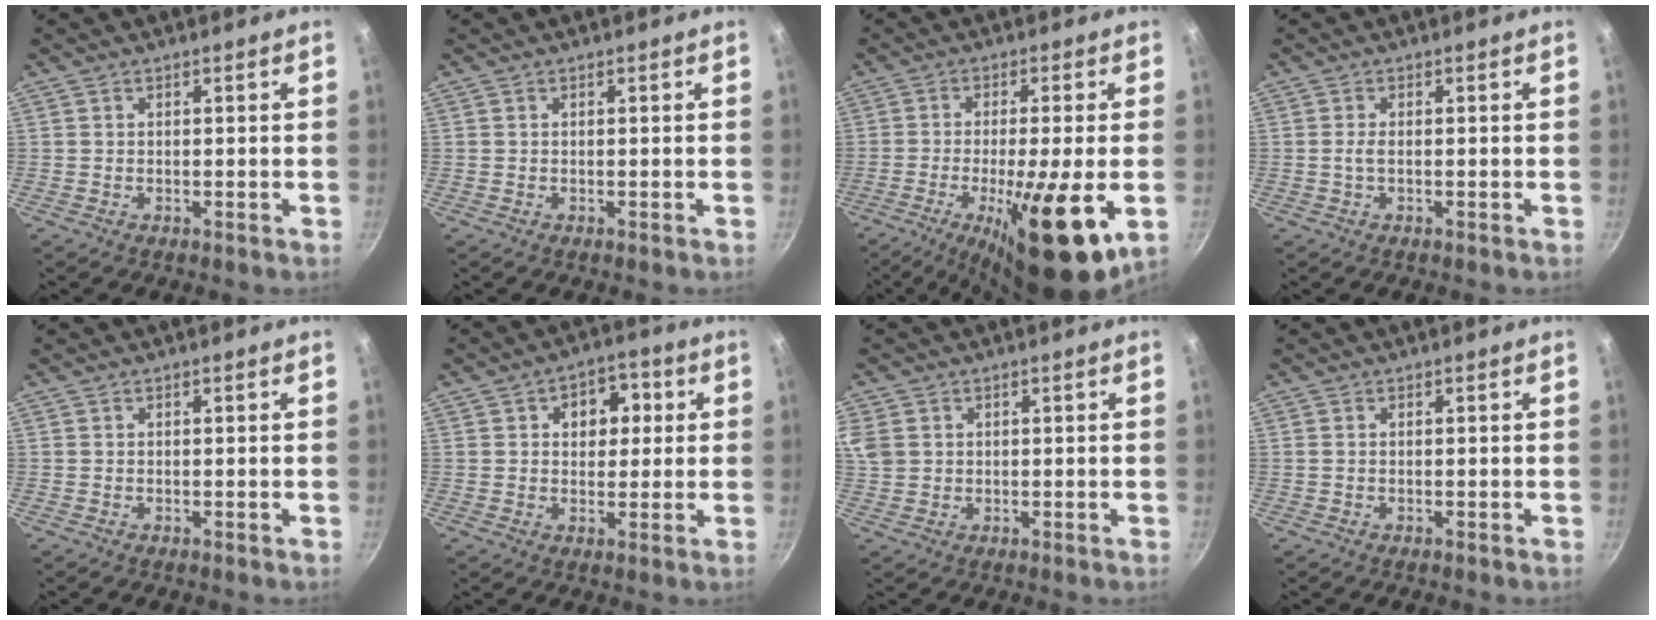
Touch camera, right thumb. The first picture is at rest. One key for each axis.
{"total": 0.0}
{"total": 17.0, "fx": -4.8, "fy": 3.5, "fz": 15.9, "tx": -0.255, "ty": -0.005, "tz": -0.071}
{"total": 1.4, "fx": -0.2, "fy": 0.5, "fz": 1.3, "tx": -0.031, "ty": 0.001, "tz": -0.006}
{"total": 0.0}
{"total": 7.8, "fx": 1.9, "fy": 5.6, "fz": 5.0, "tx": -0.028, "ty": 0.007, "tz": 0.019}
{"total": 7.9, "fx": 2.1, "fy": 6.6, "fz": 3.9, "tx": -0.092, "ty": 0.010, "tz": 0.046}
{"total": 0.0}